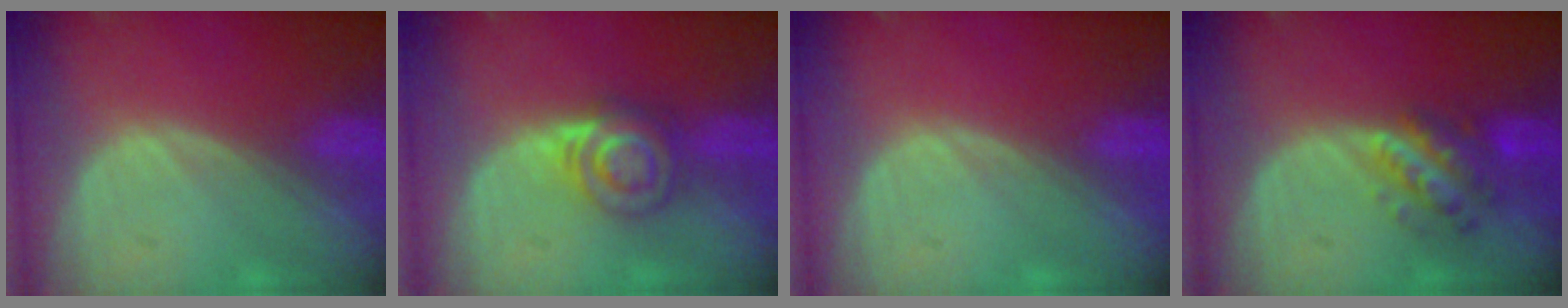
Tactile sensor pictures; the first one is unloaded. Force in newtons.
{"total": 6.4, "press": 5.5, "slide": 3.3}
{"total": 0.0}
{"total": 5.7, "press": 5.4, "slide": 1.7}